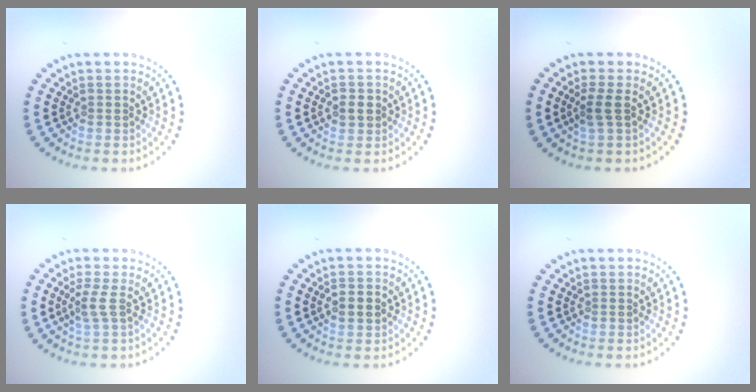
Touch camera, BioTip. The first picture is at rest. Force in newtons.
{"total": 1.4, "press": 1.3, "slide": 0.4}
{"total": 1.5, "press": 1.3, "slide": 0.9}
{"total": 1.6, "press": 1.3, "slide": 1.1}
{"total": 2.3, "press": 2.3, "slide": 0.1}
{"total": 0.0}